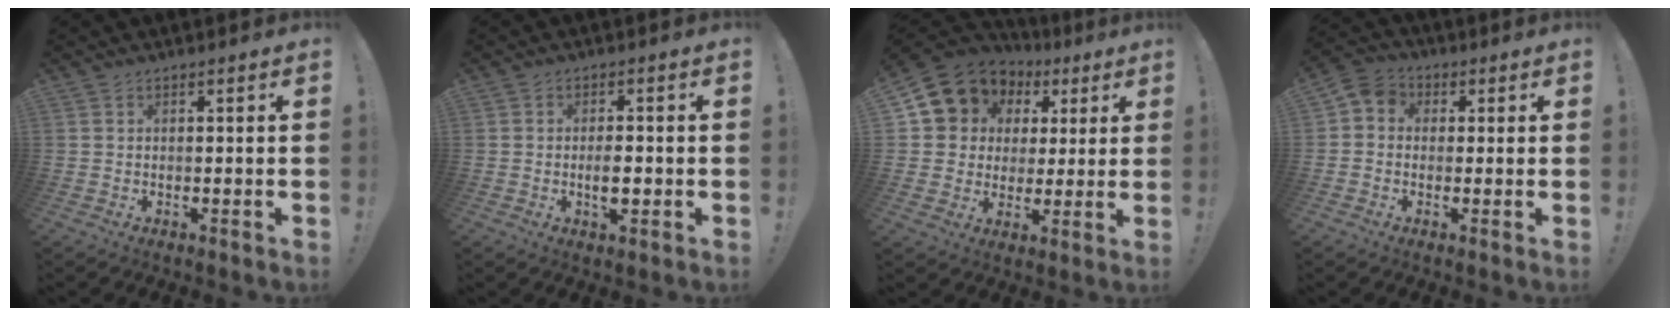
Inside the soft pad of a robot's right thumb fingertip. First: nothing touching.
{"total": 4.5, "force": [-1.0, 1.8, 4.0], "torque": [-0.058, -0.003, -0.020]}
{"total": 10.3, "force": [4.7, 9.0, 2.1], "torque": [-0.026, -0.036, 0.100]}
{"total": 4.5, "force": [-0.5, 4.1, 1.7], "torque": [-0.038, 0.016, -0.008]}